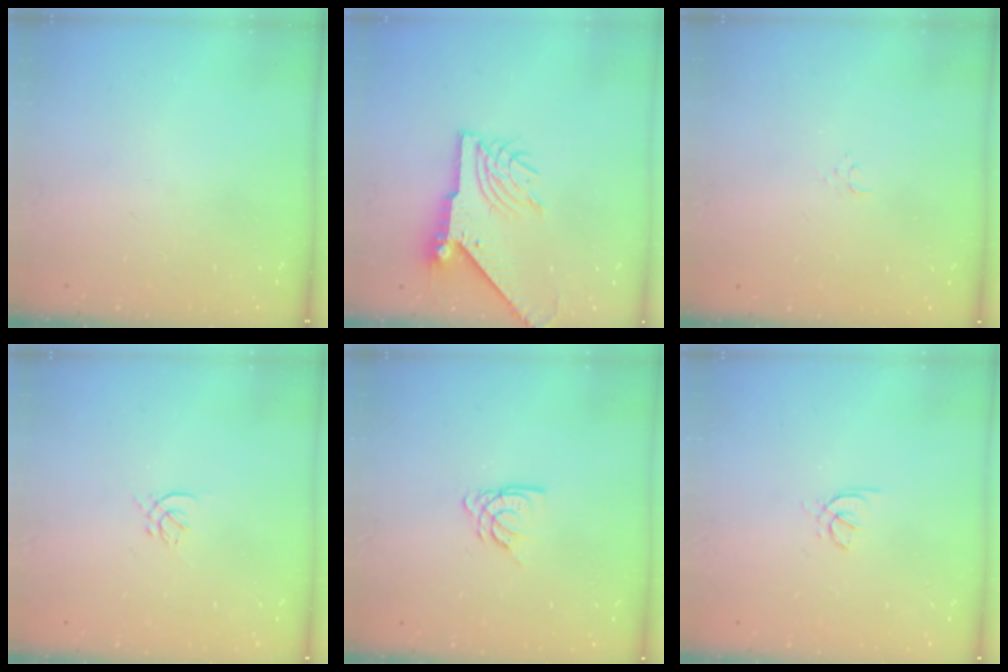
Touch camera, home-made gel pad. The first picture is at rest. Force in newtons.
{"total": 9.2, "press": 9.1, "slide": 1.3}
{"total": 2.4, "press": 2.4, "slide": 0.3}
{"total": 1.0, "press": 0.9, "slide": 0.4}
{"total": 5.3, "press": 5.3, "slide": 0.5}
{"total": 1.2, "press": 1.2, "slide": 0.4}